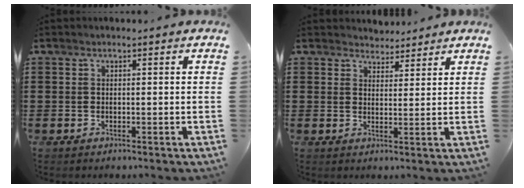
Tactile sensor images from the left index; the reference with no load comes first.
{"total": 2.9, "force": [2.7, 1.0, -0.3], "torque": [-0.005, -0.003, 0.052]}